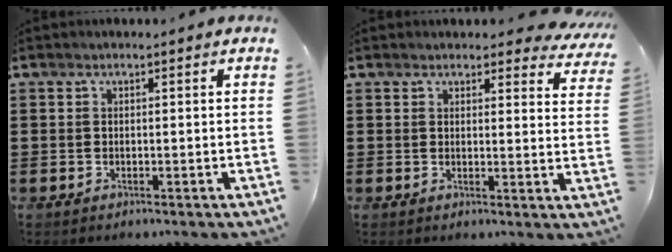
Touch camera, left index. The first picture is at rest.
{"total": 3.2, "force": [3.0, 0.7, 0.9], "torque": [-0.013, -0.013, 0.052]}